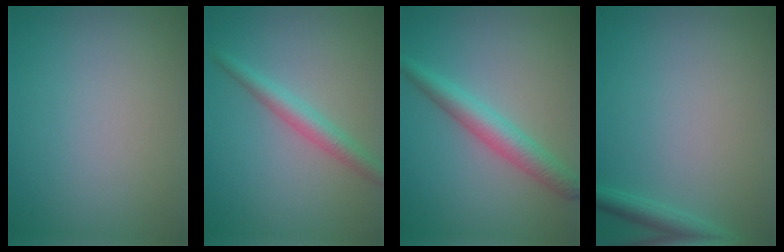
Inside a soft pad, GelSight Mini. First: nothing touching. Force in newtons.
{"total": 2.7, "press": 2.7, "slide": 0.1}
{"total": 3.7, "press": 3.7, "slide": 0.1}
{"total": 1.9, "press": 1.9, "slide": 0.1}